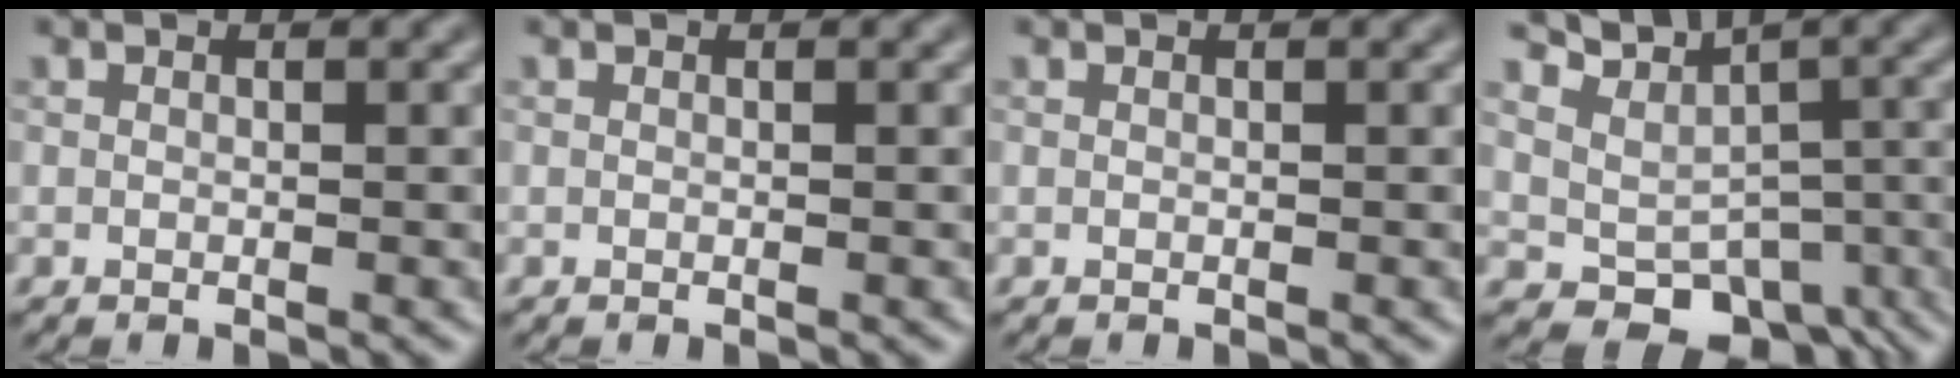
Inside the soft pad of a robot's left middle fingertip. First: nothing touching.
{"total": 0.0}
{"total": 0.0}
{"total": 5.5, "force": [0.7, 4.5, 3.2], "torque": [-0.029, -0.029, 0.028]}